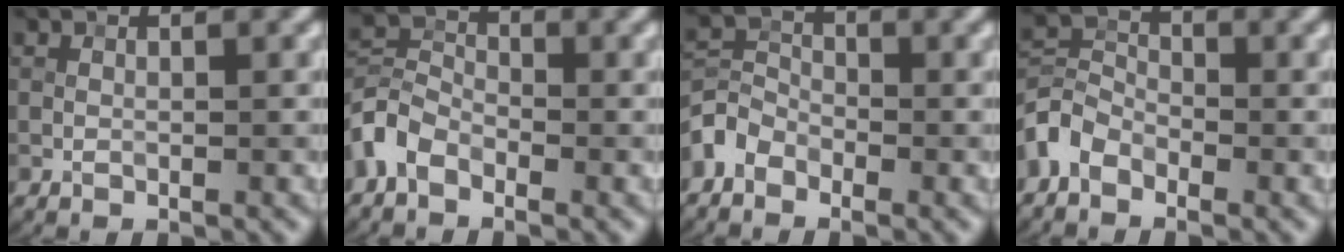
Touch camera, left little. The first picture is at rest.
{"total": 3.5, "force": [-2.3, 2.2, 1.5], "torque": [-0.034, 0.009, -0.058]}
{"total": 2.7, "force": [-1.9, 1.8, 0.6], "torque": [-0.012, 0.009, -0.047]}
{"total": 3.3, "force": [-2.2, 2.1, 1.2], "torque": [-0.026, 0.008, -0.057]}